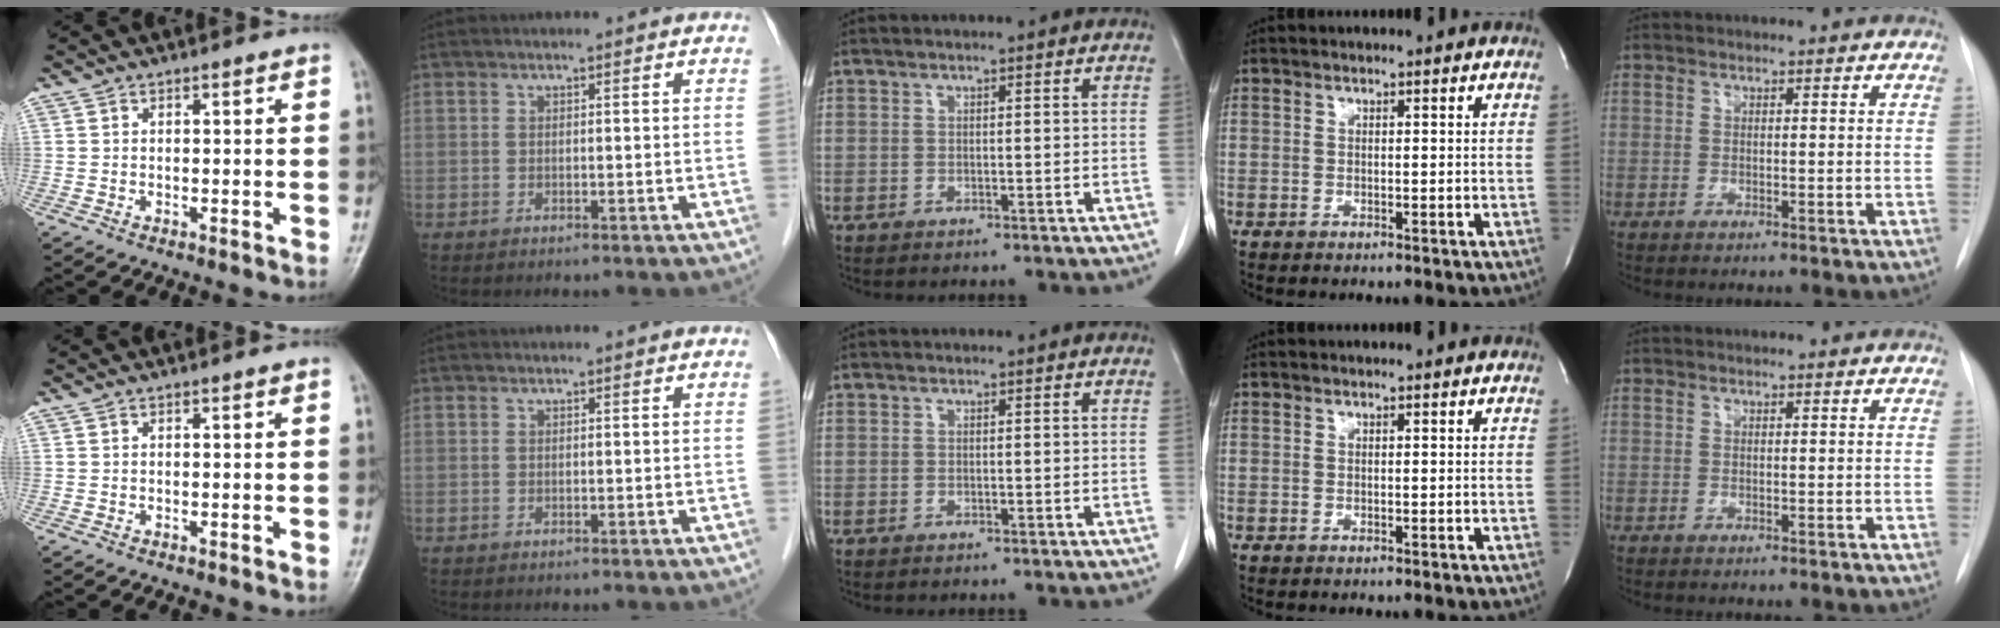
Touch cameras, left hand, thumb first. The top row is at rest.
{}